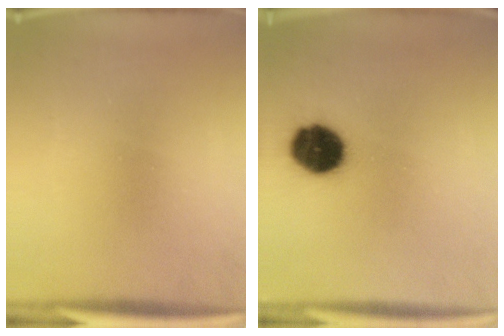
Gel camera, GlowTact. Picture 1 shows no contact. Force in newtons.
{"total": 12.2}